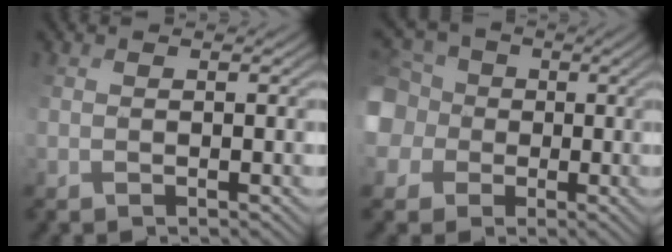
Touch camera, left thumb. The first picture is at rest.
{"total": 8.9, "force": [0.2, 8.3, 3.2], "torque": [-0.135, -0.004, -0.010]}